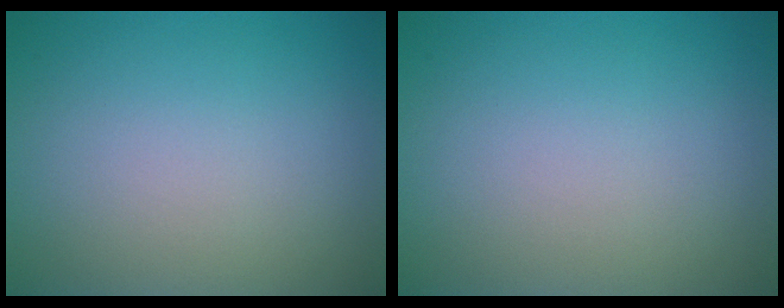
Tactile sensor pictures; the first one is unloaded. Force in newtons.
{"total": 0.0}